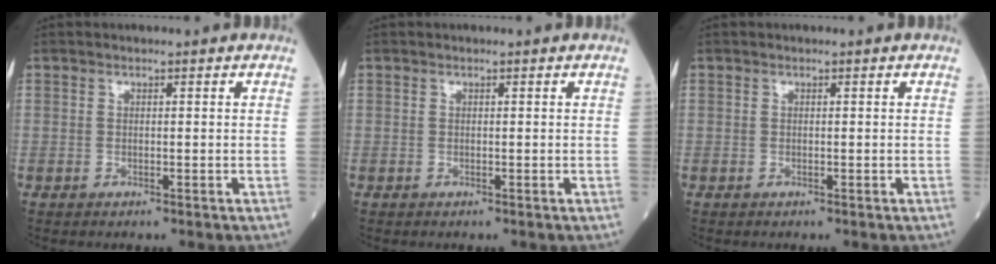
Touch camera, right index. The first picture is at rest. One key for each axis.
{"total": 0.0}
{"total": 0.0}